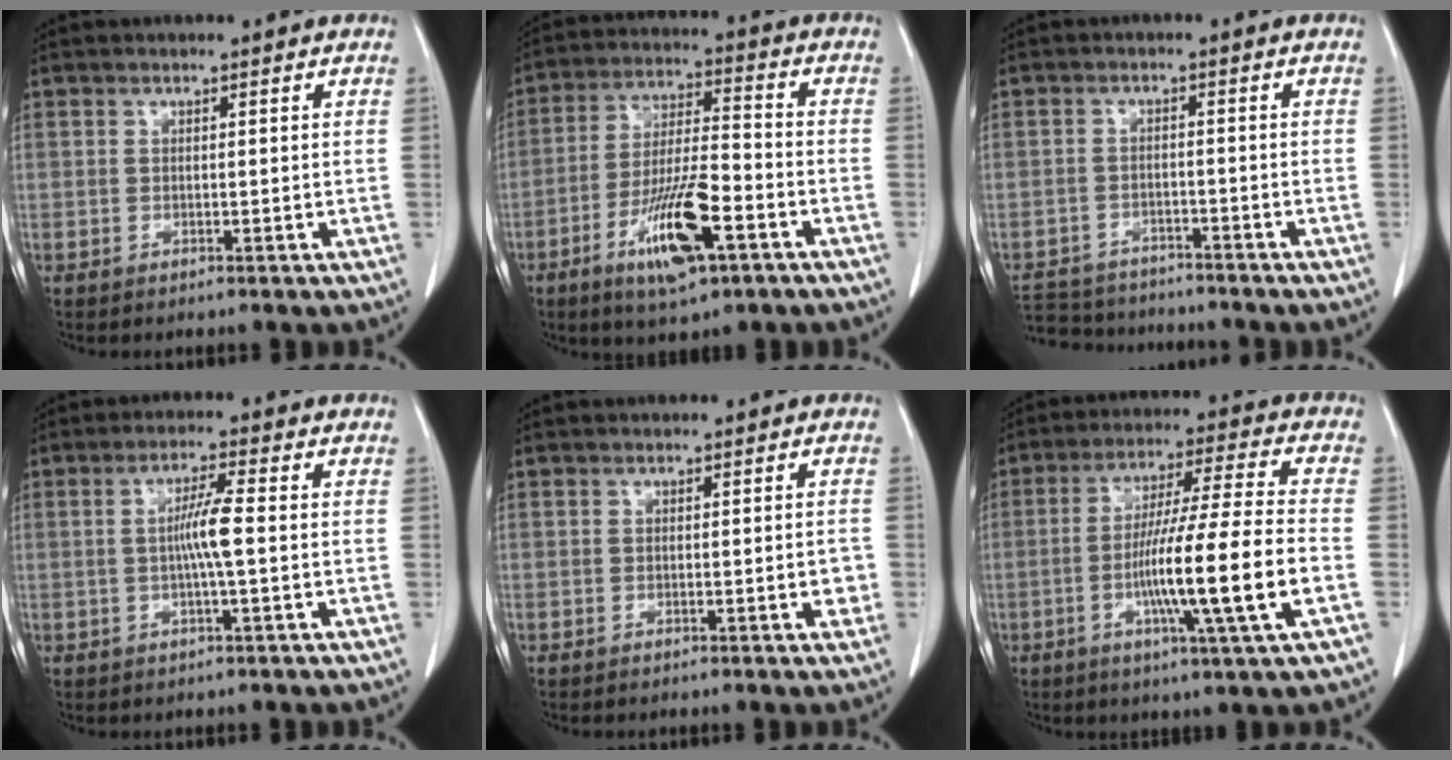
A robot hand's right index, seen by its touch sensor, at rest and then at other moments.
{"total": 12.8, "force": [-6.1, 2.7, 10.9], "torque": [-0.207, -0.010, -0.104]}
{"total": 9.9, "force": [-9.3, 2.7, 2.1], "torque": [-0.038, 0.003, -0.140]}
{"total": 4.7, "force": [-0.3, -0.2, 4.7], "torque": [-0.088, 0.001, -0.007]}
{"total": 1.7, "force": [-0.5, 0.5, 1.5], "torque": [-0.014, 0.002, -0.006]}
{"total": 15.0, "force": [-3.9, -1.0, 14.4], "torque": [-0.260, -0.009, -0.073]}